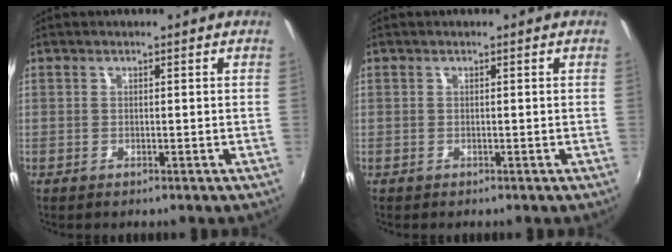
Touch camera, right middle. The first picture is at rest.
{"total": 0.0}